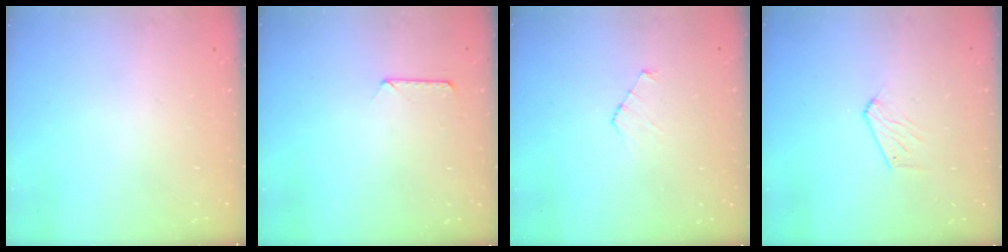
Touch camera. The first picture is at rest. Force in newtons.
{"total": 7.1, "press": 7.1, "slide": 0.6}
{"total": 5.0, "press": 5.0, "slide": 0.5}
{"total": 4.5, "press": 4.5, "slide": 0.2}